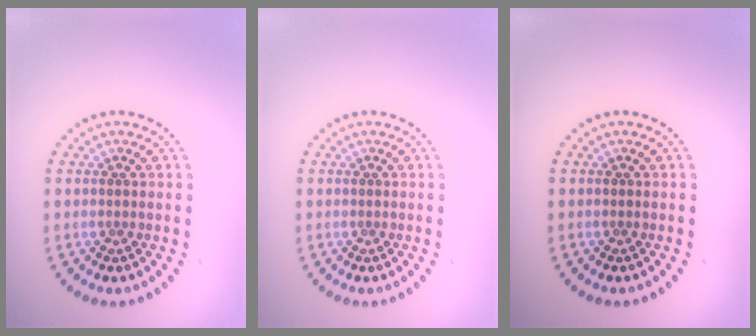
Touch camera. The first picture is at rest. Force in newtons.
{"total": 0.0}
{"total": 0.0}